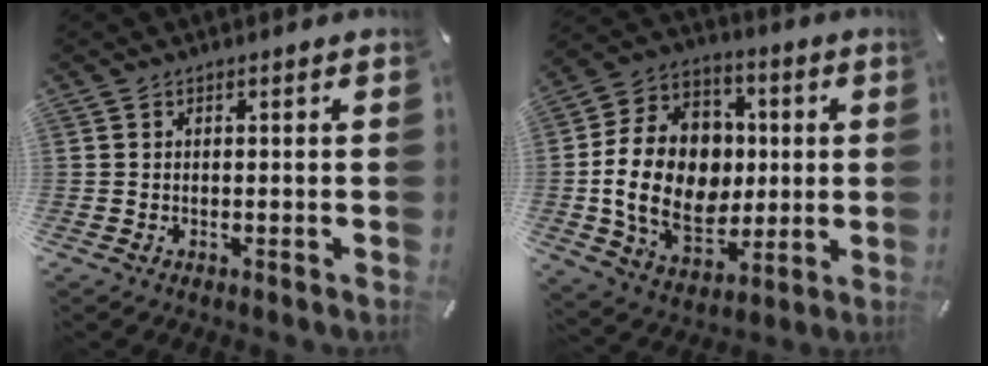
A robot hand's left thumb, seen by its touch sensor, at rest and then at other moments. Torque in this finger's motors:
{"motor_torque": [1.90, 2.54, 1.87, -0.18, 0.39]}